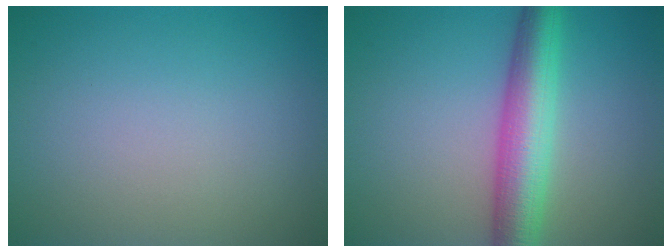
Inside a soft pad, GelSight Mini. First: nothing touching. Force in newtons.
{"total": 6.4, "press": 6.4, "slide": 0.3}